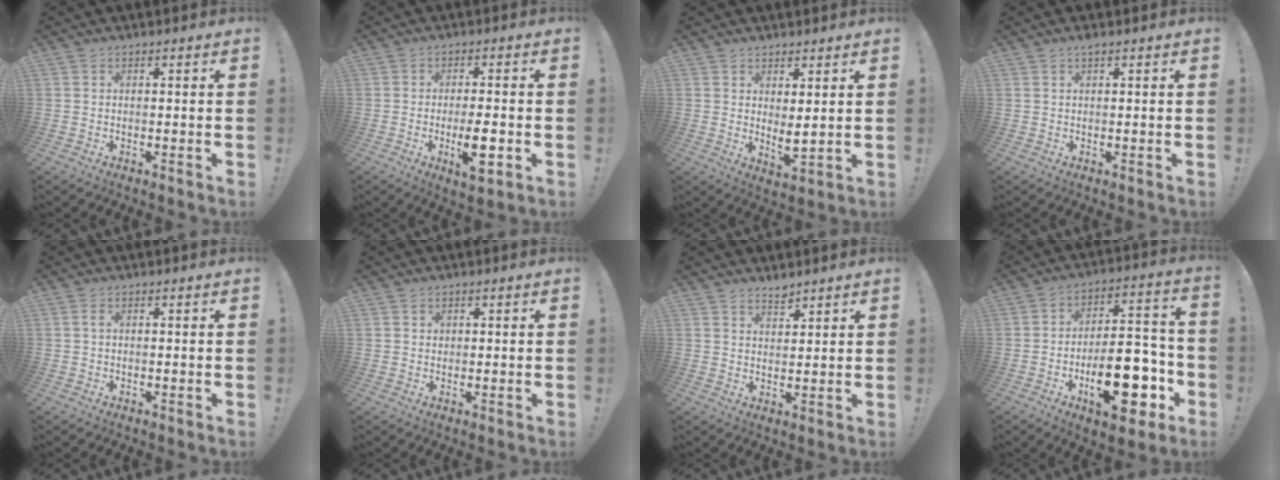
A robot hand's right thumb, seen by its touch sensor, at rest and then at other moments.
{"total": 8.2, "force": [-2.7, 1.9, 7.5], "torque": [-0.133, -0.002, -0.046]}
{"total": 4.4, "force": [2.3, 1.2, 3.5], "torque": [-0.045, -0.027, 0.044]}
{"total": 0.6, "force": [0.5, -0.3, 0.2], "torque": [-0.005, -0.001, 0.010]}
{"total": 1.0, "force": [-0.2, 0.6, 0.8], "torque": [-0.018, 0.005, -0.004]}
{"total": 1.0, "force": [0.4, 1.0, 0.0], "torque": [0.007, 0.000, 0.005]}
{"total": 3.3, "force": [3.1, 1.1, 0.6], "torque": [0.006, -0.028, 0.055]}
{"total": 22.4, "force": [-8.4, 10.7, 17.8], "torque": [-0.249, 0.061, -0.117]}